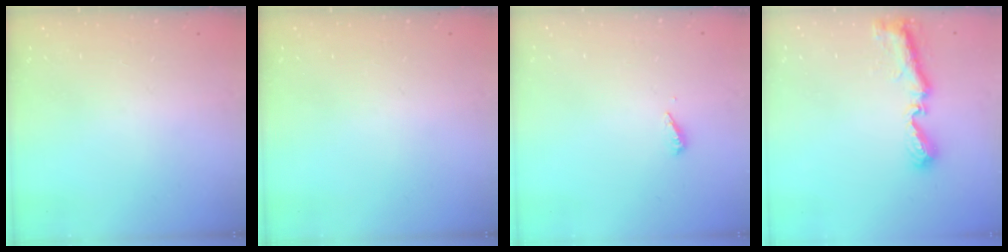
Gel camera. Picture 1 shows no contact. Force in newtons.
{"total": 0.0}
{"total": 2.8, "press": 2.8, "slide": 0.2}
{"total": 8.8, "press": 8.8, "slide": 0.7}